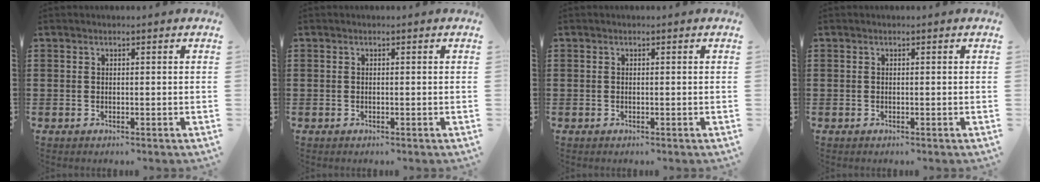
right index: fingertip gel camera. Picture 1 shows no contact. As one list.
[{"total": 0.0}, {"total": 0.0}, {"total": 0.0}]